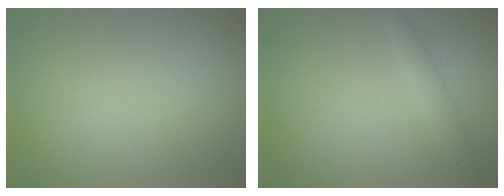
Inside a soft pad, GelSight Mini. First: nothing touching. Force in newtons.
{"total": 1.5, "press": 1.5, "slide": 0.1}